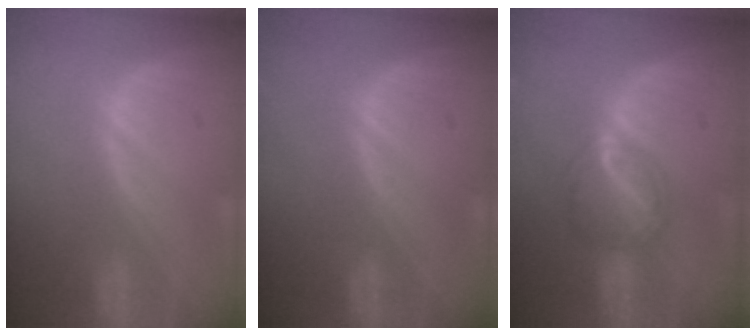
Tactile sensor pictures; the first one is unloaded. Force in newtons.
{"total": 0.0}
{"total": 6.3, "press": 5.6, "slide": 2.8}